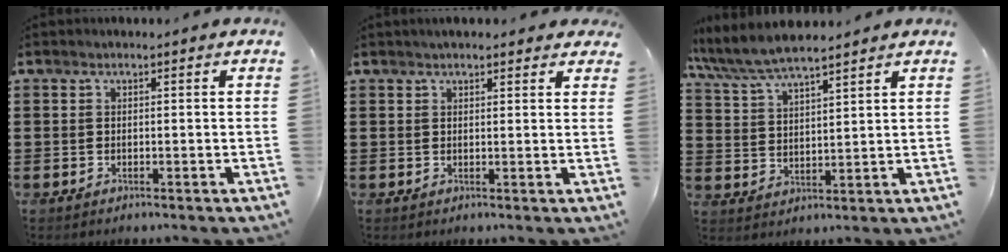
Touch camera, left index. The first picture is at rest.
{"total": 1.9, "force": [1.7, 0.5, 0.7], "torque": [-0.016, 0.007, 0.032]}
{"total": 6.2, "force": [5.7, 0.8, 2.2], "torque": [-0.064, -0.020, 0.101]}